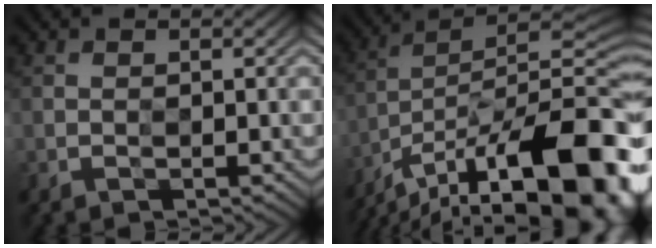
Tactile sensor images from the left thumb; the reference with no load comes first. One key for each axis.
{"total": 20.4, "fx": -15.5, "fy": 6.9, "fz": 11.4, "tx": -0.139, "ty": 0.001, "tz": -0.240}